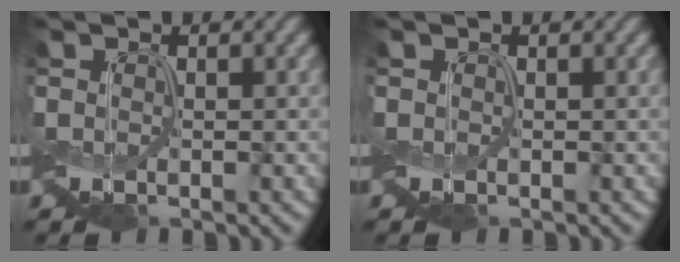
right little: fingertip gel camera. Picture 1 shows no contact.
{"total": 0.0}